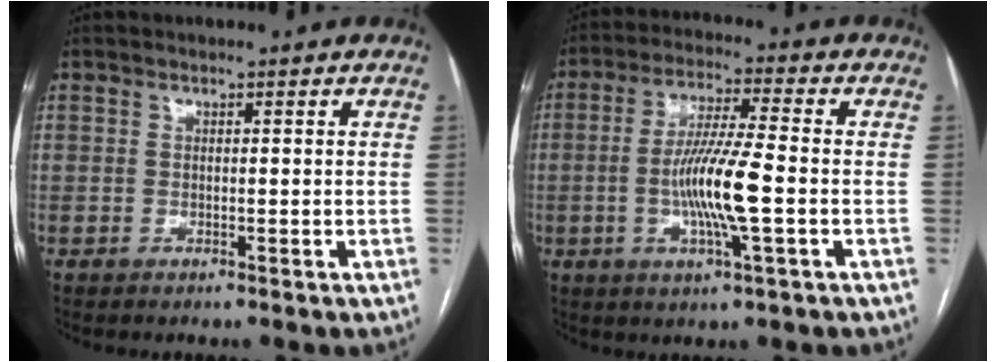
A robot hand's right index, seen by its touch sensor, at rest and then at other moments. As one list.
[{"total": 10.5, "force": [-2.0, 0.4, 10.3], "torque": [-0.201, -0.006, -0.042]}]